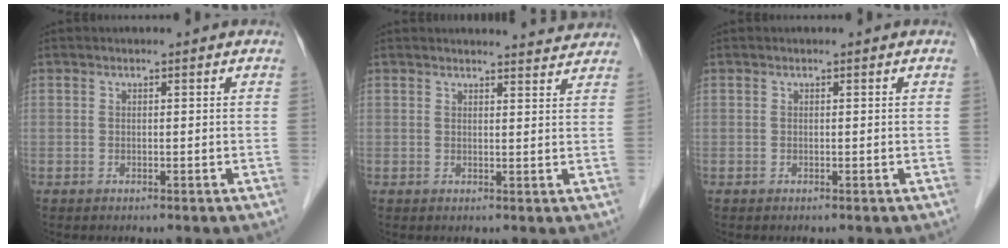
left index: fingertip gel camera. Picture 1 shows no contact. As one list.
[{"total": 4.7, "force": [4.7, 0.2, 0.3], "torque": [-0.009, -0.003, 0.045]}, {"total": 0.0}]